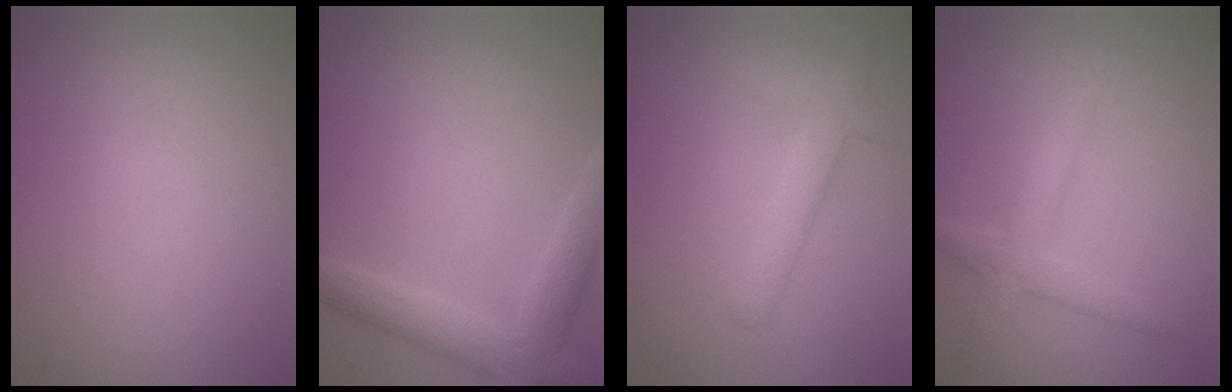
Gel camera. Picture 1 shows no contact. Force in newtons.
{"total": 4.7, "press": 4.7, "slide": 0.4}
{"total": 2.8, "press": 2.8, "slide": 0.1}
{"total": 2.7, "press": 2.7, "slide": 0.0}